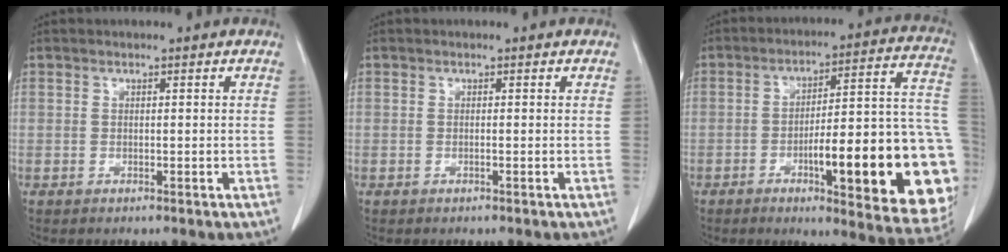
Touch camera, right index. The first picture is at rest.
{"total": 0.0}
{"total": 24.9, "force": [-6.6, 4.5, 23.6], "torque": [-0.224, 0.022, -0.075]}